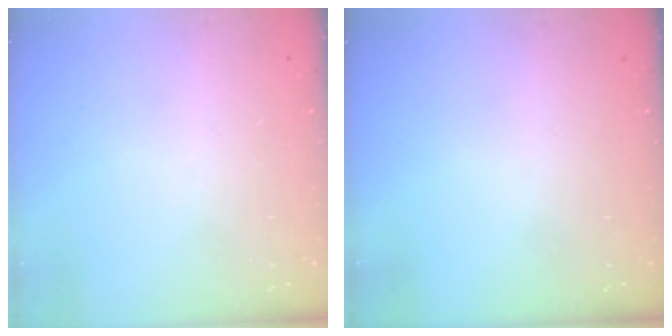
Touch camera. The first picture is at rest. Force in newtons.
{"total": 0.0}